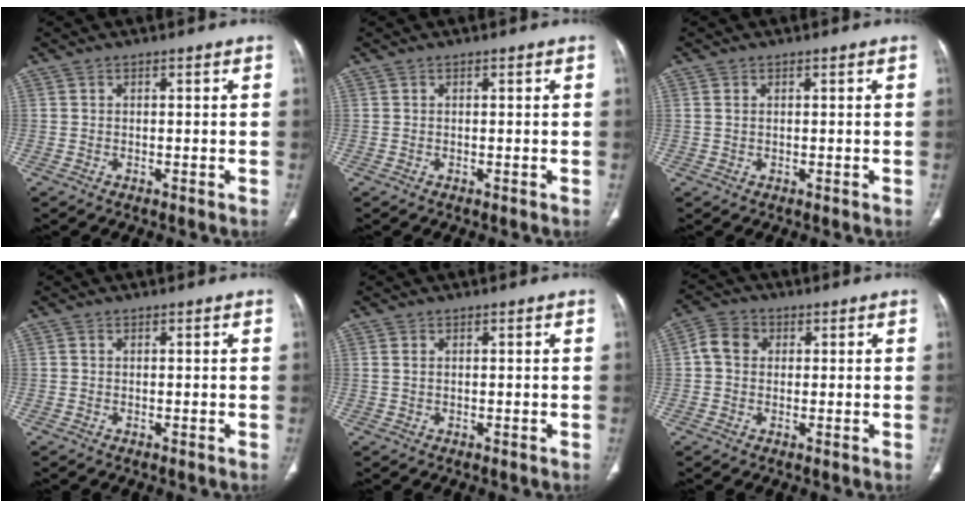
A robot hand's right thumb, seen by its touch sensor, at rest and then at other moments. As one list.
[{"total": 0.0}, {"total": 1.1, "force": [0.4, 0.7, 0.8], "torque": [-0.020, 0.002, 0.012]}, {"total": 0.0}, {"total": 1.5, "force": [0.5, 0.9, 1.1], "torque": [-0.027, 0.003, 0.015]}, {"total": 5.3, "force": [0.8, 4.4, 2.9], "torque": [-0.044, 0.012, 0.009]}]